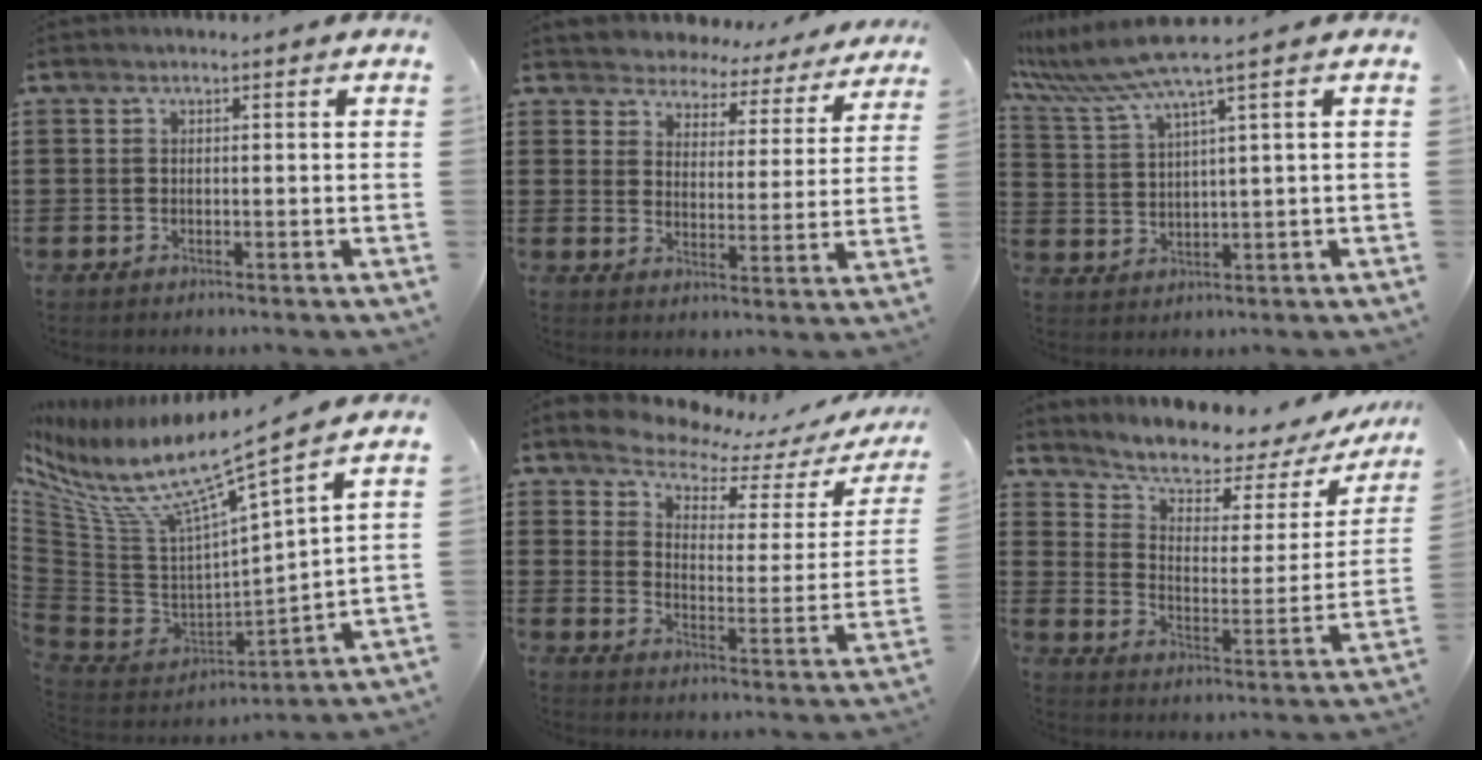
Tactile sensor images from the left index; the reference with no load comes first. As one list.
[{"total": 3.5, "force": [3.3, 1.1, -0.4], "torque": [-0.018, -0.028, 0.051]}, {"total": 6.1, "force": [4.5, -0.5, 4.2], "torque": [-0.107, -0.023, 0.075]}, {"total": 10.1, "force": [6.9, 1.1, 7.3], "torque": [-0.181, -0.062, 0.104]}, {"total": 4.8, "force": [4.6, 0.9, 1.0], "torque": [-0.050, -0.035, 0.075]}, {"total": 5.1, "force": [4.3, 1.7, 2.0], "torque": [-0.057, -0.035, 0.067]}]